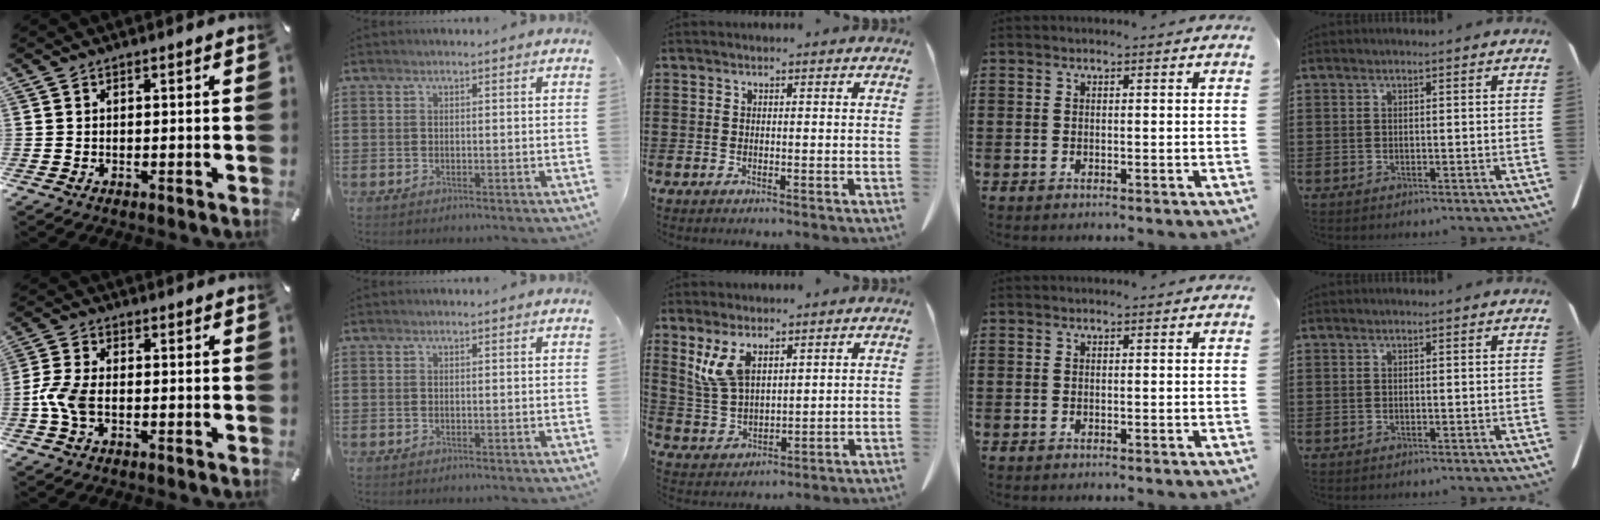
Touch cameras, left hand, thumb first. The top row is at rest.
{"thumb": {"total": 6.5, "force": [-1.7, 3.3, 5.3], "torque": [-0.120, -0.001, -0.033]}, "middle": {"total": 6.8, "force": [3.9, 3.1, 4.7], "torque": [-0.119, -0.009, 0.067]}}